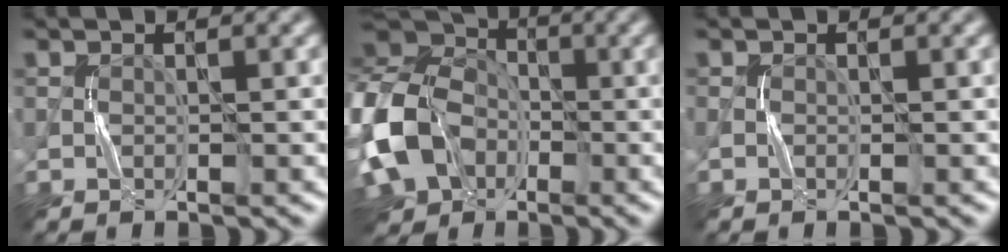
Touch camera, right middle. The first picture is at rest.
{"total": 11.9, "force": [-3.2, 9.4, 6.6], "torque": [-0.148, -0.016, -0.062]}
{"total": 0.0}